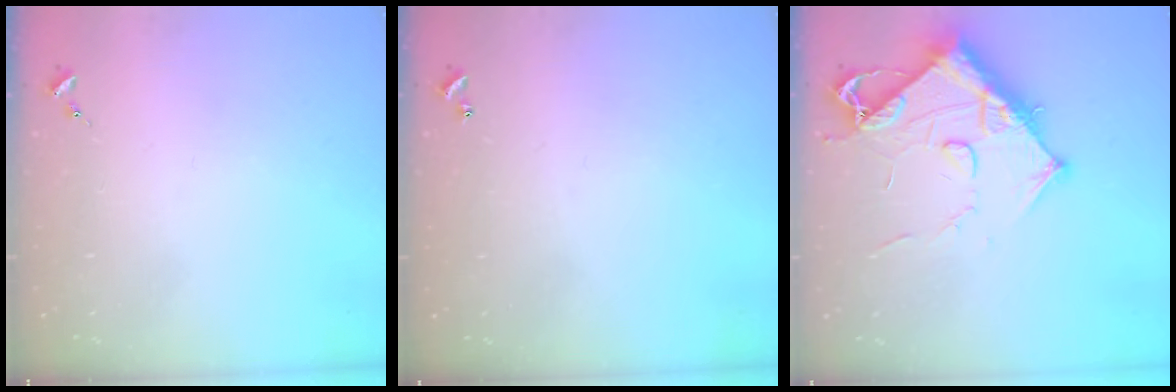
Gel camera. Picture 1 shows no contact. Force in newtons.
{"total": 0.9, "press": 0.9, "slide": 0.2}
{"total": 13.1, "press": 13.1, "slide": 1.4}